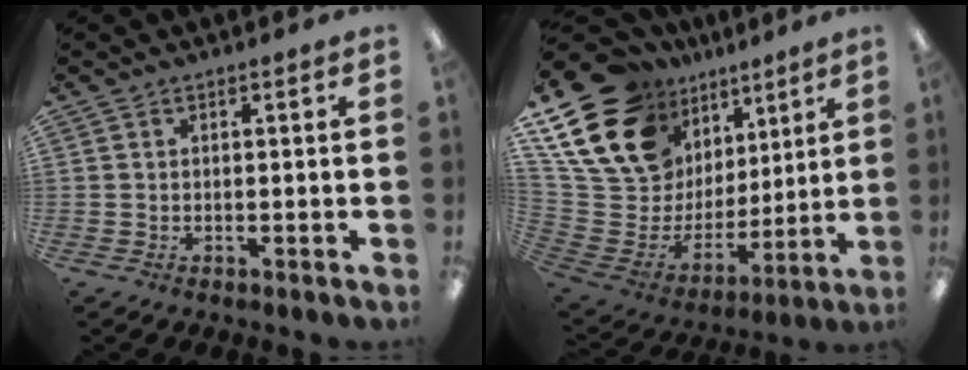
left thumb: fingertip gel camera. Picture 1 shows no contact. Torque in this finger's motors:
{"motor_torque": [2.50, 2.50, 1.33, -1.44, 0.38]}